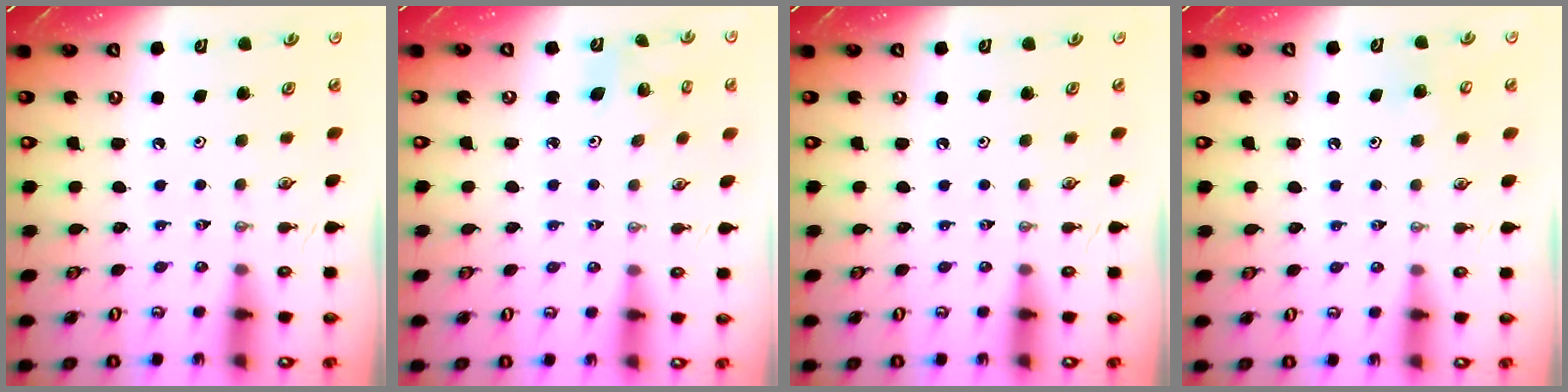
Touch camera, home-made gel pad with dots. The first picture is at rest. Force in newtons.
{"total": 3.5, "press": 3.5, "slide": 0.2}
{"total": 0.0}
{"total": 4.4, "press": 4.4, "slide": 0.5}